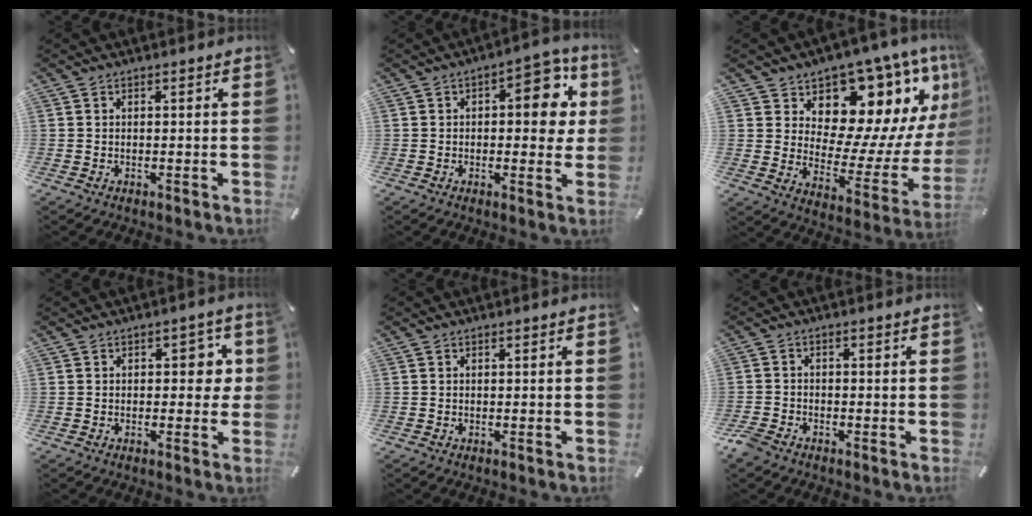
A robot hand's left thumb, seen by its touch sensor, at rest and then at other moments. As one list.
[{"total": 11.5, "force": [2.6, 6.1, 9.4], "torque": [-0.096, -0.011, 0.035]}, {"total": 14.5, "force": [9.4, 8.3, 7.2], "torque": [-0.081, -0.114, 0.154]}, {"total": 5.0, "force": [0.7, 3.2, 3.8], "torque": [-0.035, -0.002, 0.000]}, {"total": 0.0}, {"total": 2.8, "force": [-2.1, 1.5, 1.0], "torque": [-0.028, 0.007, -0.045]}]